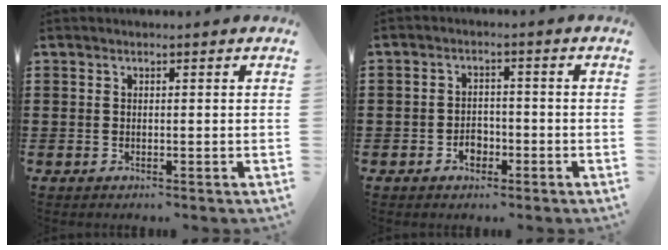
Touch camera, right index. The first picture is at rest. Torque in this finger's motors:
{"motor_torque": [0.20, 0.27, -0.02, -0.21]}